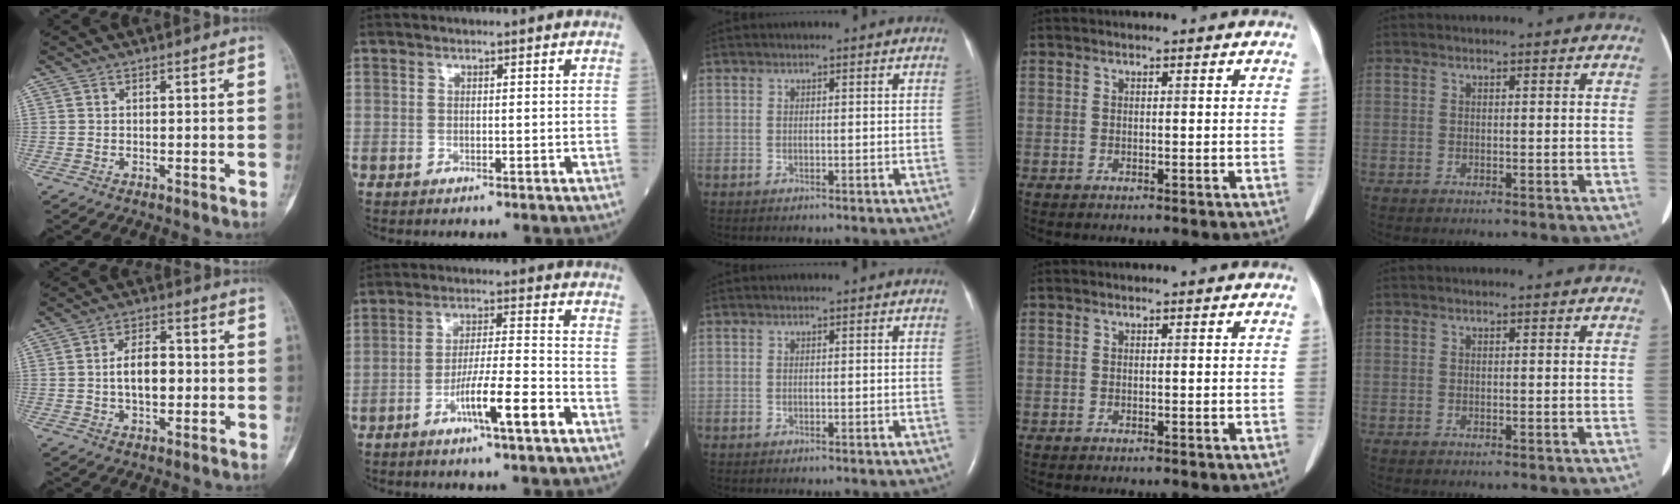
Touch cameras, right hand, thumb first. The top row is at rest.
{"thumb": {"total": 7.4, "force": [-0.2, 4.2, 6.1], "torque": [-0.087, 0.013, -0.009]}, "index": {"total": 8.8, "force": [-4.5, 0.1, 7.6], "torque": [-0.135, 0.001, -0.079]}}